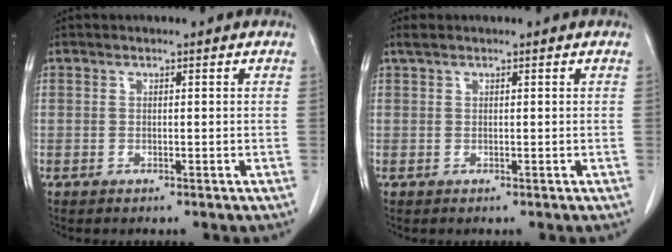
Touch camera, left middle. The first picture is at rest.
{"total": 1.1, "force": [0.8, 0.3, 0.7], "torque": [-0.018, 0.014, 0.016]}